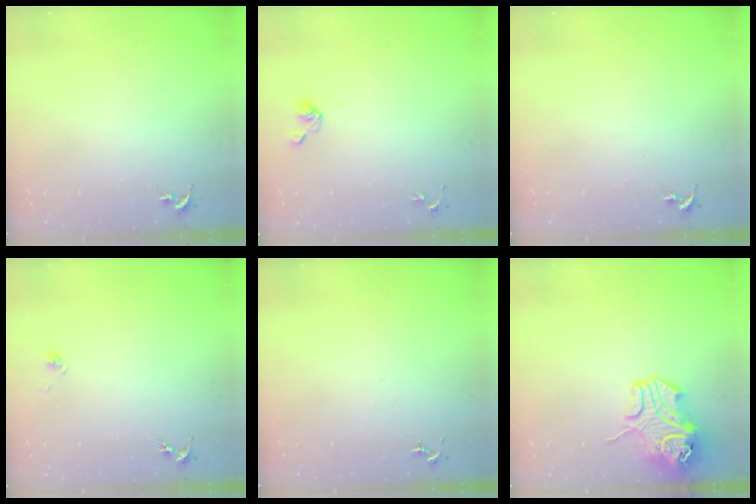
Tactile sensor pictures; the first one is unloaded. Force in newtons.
{"total": 5.8, "press": 5.5, "slide": 1.8}
{"total": 0.0}
{"total": 3.1, "press": 2.6, "slide": 1.8}
{"total": 0.0}
{"total": 12.7, "press": 12.6, "slide": 1.9}